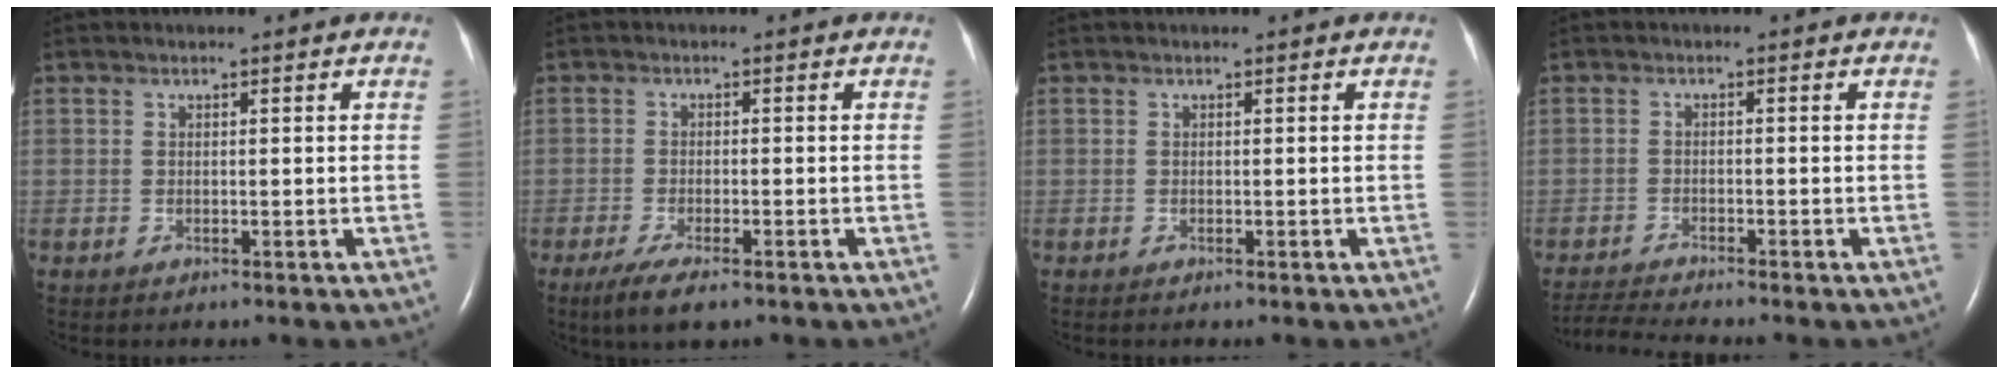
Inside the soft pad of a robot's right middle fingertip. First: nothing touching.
{"total": 5.3, "force": [-3.6, 1.2, 3.8], "torque": [-0.072, -0.013, -0.055]}
{"total": 0.0}
{"total": 4.4, "force": [-4.2, -1.2, 0.9], "torque": [-0.020, -0.020, -0.072]}